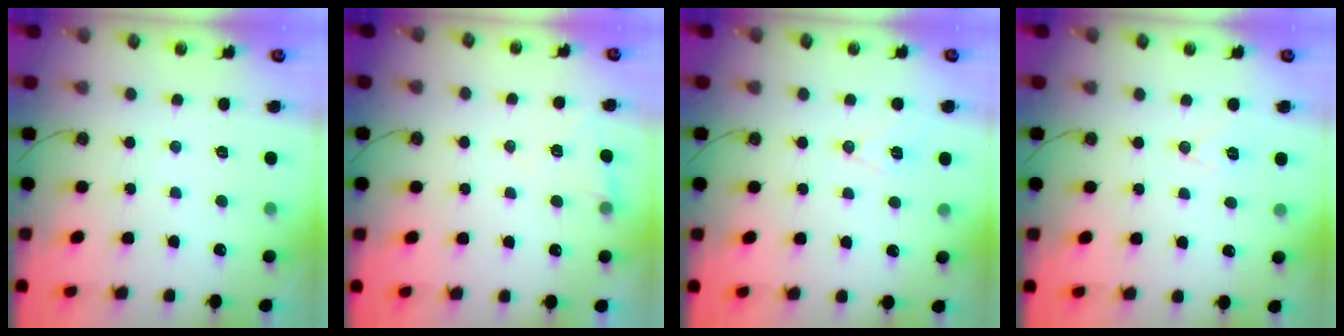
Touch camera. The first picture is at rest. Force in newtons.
{"total": 5.9, "press": 5.2, "slide": 2.8}
{"total": 7.2, "press": 6.2, "slide": 3.8}
{"total": 6.9, "press": 5.3, "slide": 4.5}